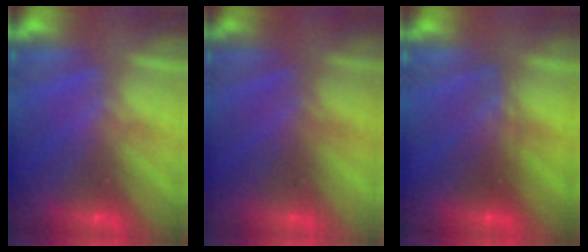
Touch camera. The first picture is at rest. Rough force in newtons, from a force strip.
{"total": 2.4}
{"total": 2.4}